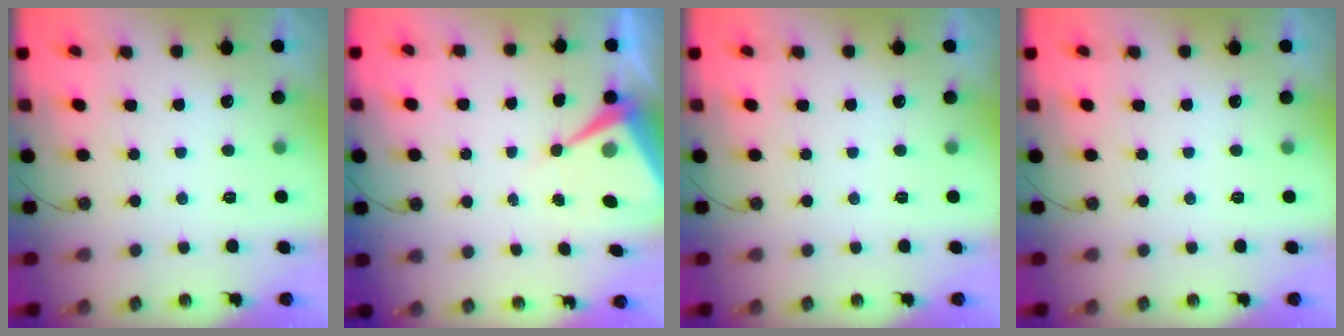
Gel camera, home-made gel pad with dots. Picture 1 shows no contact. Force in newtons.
{"total": 8.8, "press": 8.8, "slide": 0.6}
{"total": 0.0}
{"total": 0.0}